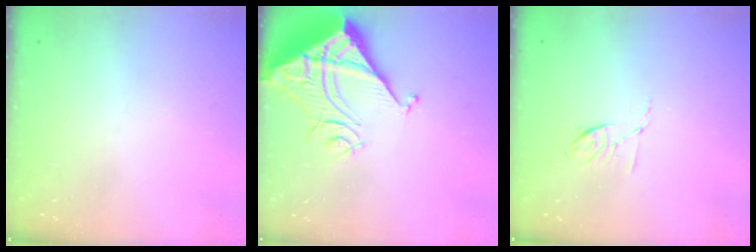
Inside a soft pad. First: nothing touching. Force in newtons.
{"total": 10.3, "press": 10.3, "slide": 1.3}
{"total": 5.4, "press": 5.1, "slide": 1.8}